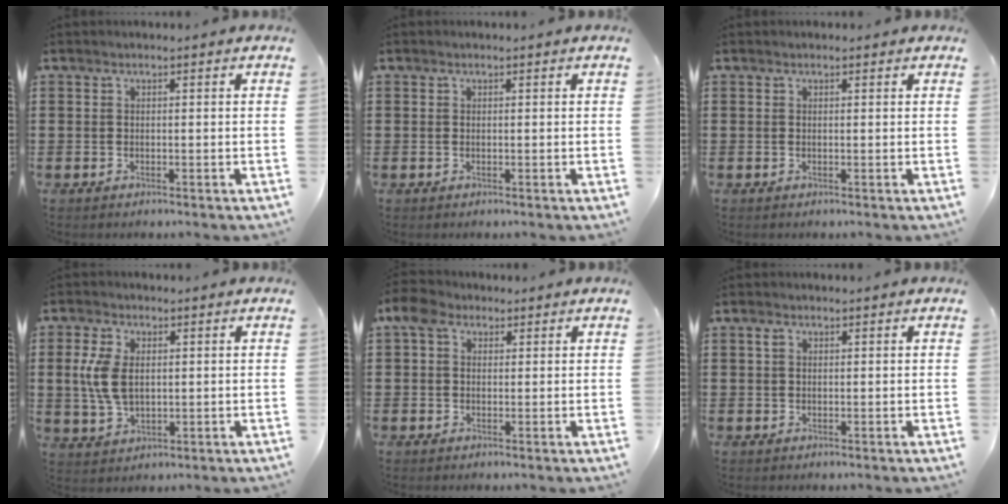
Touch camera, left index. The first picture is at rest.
{"total": 0.0}
{"total": 0.0}
{"total": 6.8, "force": [1.0, 4.0, 5.4], "torque": [-0.138, 0.003, 0.011]}
{"total": 4.6, "force": [2.0, 3.4, 2.4], "torque": [-0.068, 0.012, 0.035]}
{"total": 1.1, "force": [0.5, 0.6, 0.7], "torque": [-0.016, 0.006, 0.008]}